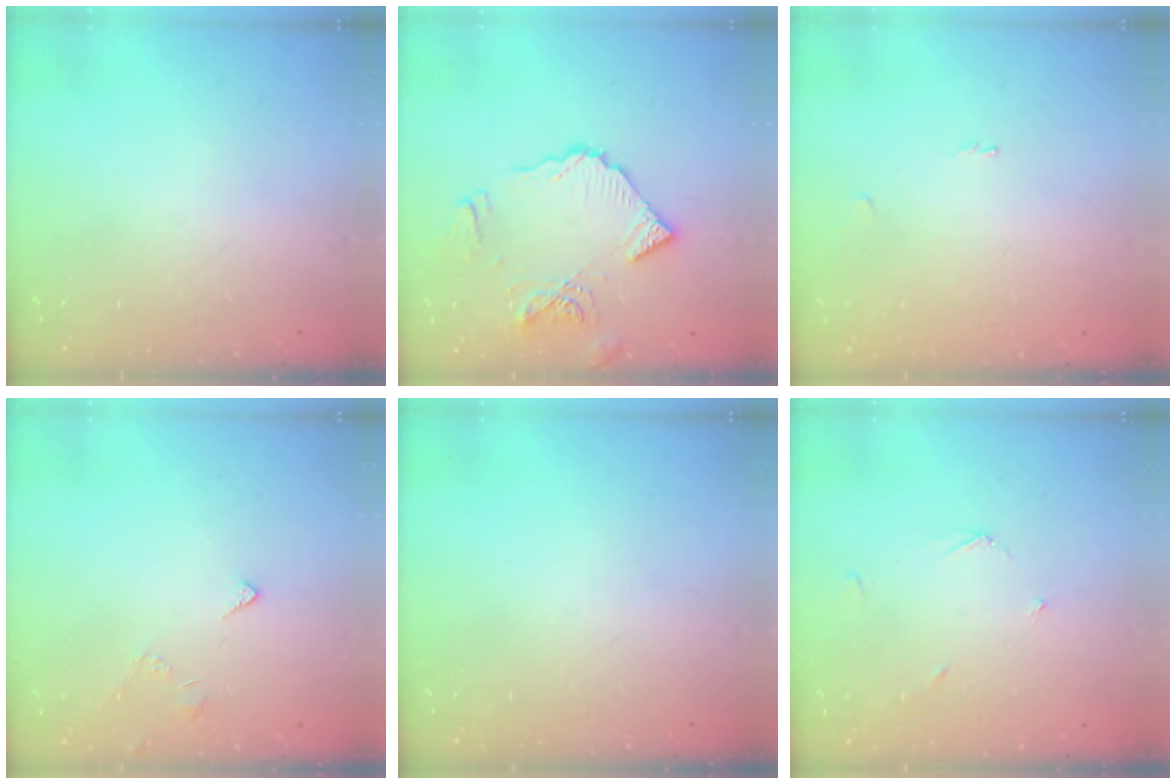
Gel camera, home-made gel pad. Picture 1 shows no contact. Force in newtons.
{"total": 11.7, "press": 11.6, "slide": 1.2}
{"total": 0.8, "press": 0.7, "slide": 0.4}
{"total": 2.8, "press": 2.8, "slide": 0.5}
{"total": 0.0}
{"total": 3.0, "press": 3.0, "slide": 0.3}